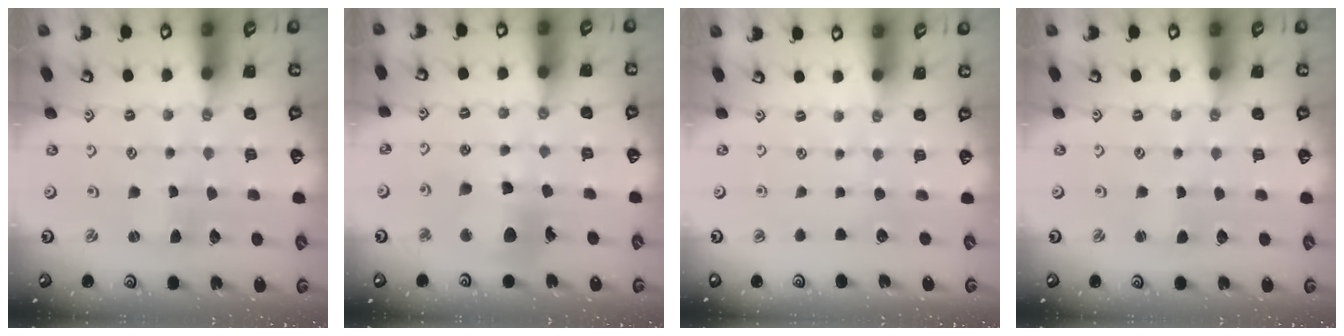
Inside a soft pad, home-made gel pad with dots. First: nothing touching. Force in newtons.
{"total": 12.1, "press": 12.0, "slide": 1.2}
{"total": 0.0}
{"total": 1.2, "press": 1.2, "slide": 0.1}